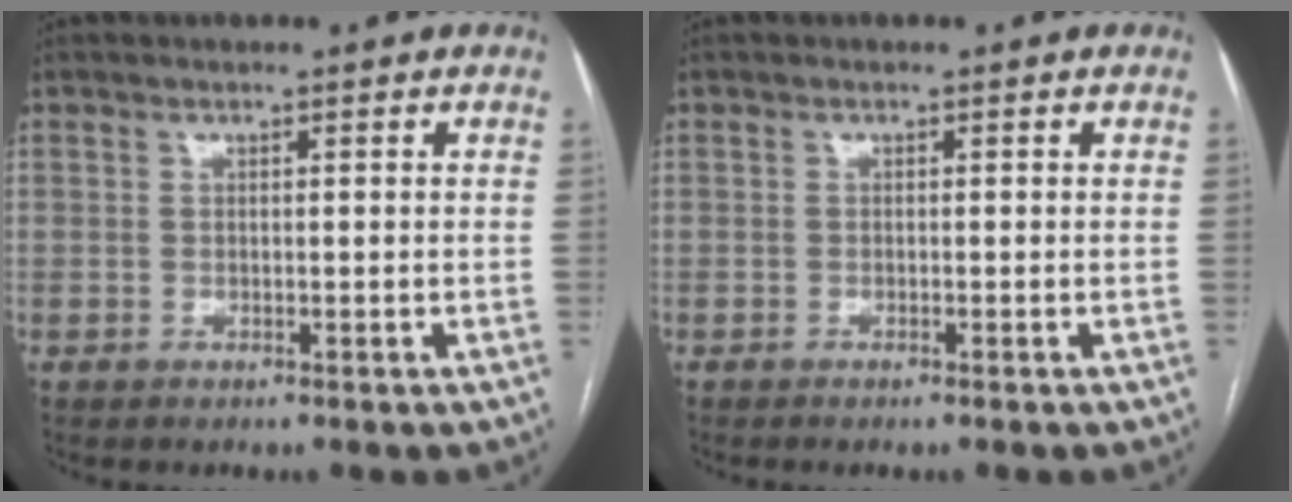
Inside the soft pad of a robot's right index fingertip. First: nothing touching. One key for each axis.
{"total": 0.6, "fx": -0.5, "fy": -0.1, "fz": 0.4, "tx": -0.006, "ty": 0.000, "tz": -0.010}